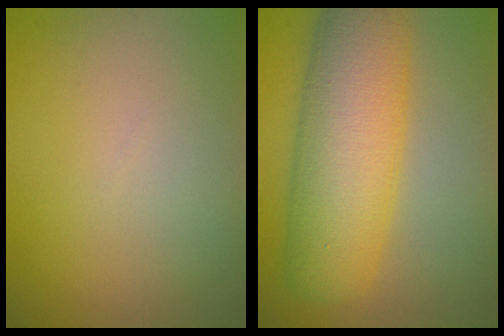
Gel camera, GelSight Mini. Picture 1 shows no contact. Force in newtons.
{"total": 9.7, "press": 9.7, "slide": 0.2}